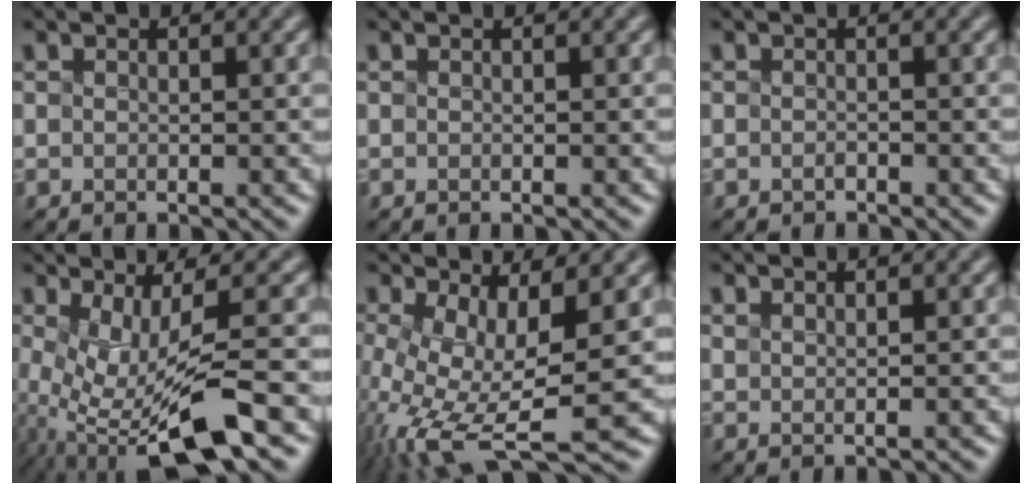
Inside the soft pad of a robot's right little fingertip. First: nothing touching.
{"total": 0.0}
{"total": 1.3, "force": [-0.9, -0.6, -0.8], "torque": [-0.002, -0.001, 0.004]}
{"total": 8.0, "force": [-2.4, 1.6, 7.5], "torque": [-0.138, 0.005, -0.020]}
{"total": 9.1, "force": [-3.2, 2.3, 8.2], "torque": [-0.175, -0.006, -0.034]}
{"total": 2.3, "force": [1.7, 1.1, 1.2], "torque": [-0.015, 0.023, 0.022]}